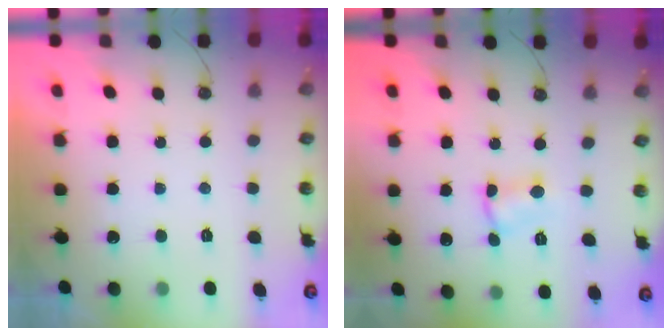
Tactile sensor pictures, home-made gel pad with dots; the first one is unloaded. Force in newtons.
{"total": 2.5, "press": 2.5, "slide": 0.5}